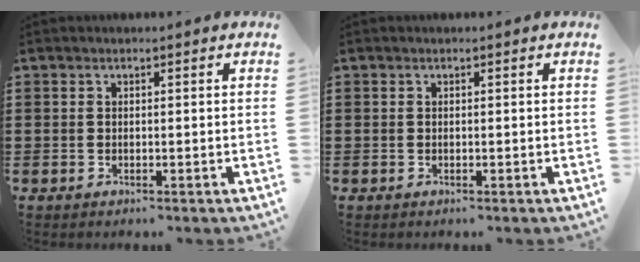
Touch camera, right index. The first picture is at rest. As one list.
[{"total": 0.0}]